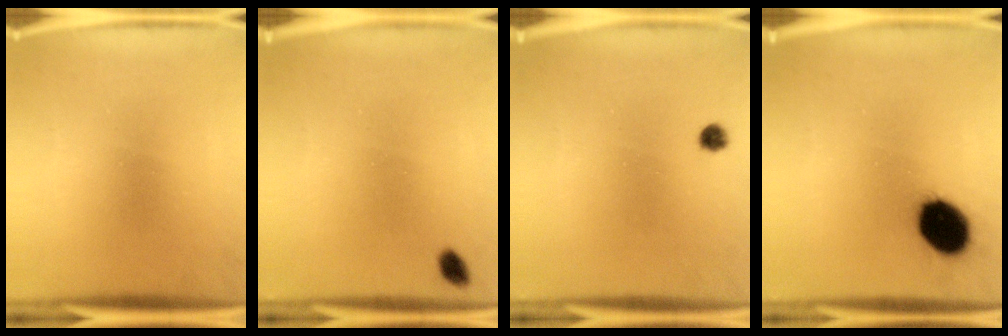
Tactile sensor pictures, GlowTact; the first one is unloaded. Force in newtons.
{"total": 2.0}
{"total": 1.7}
{"total": 12.9}